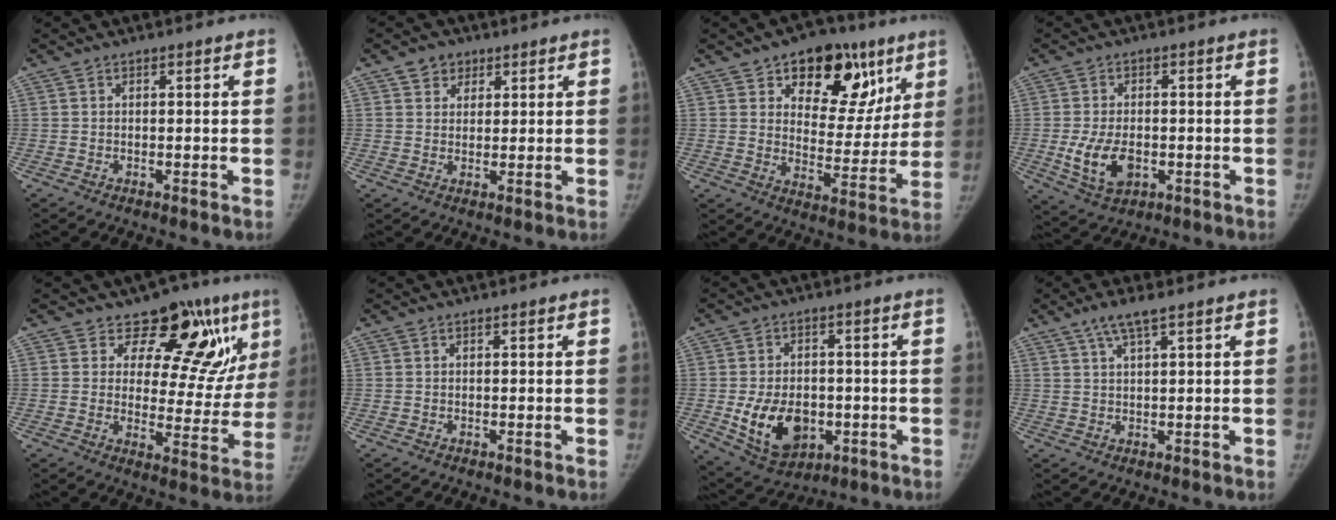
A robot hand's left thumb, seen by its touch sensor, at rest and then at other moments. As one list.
[{"total": 3.5, "force": [2.0, 2.7, 1.0], "torque": [0.006, -0.010, 0.029]}, {"total": 18.4, "force": [9.7, 11.1, 11.0], "torque": [-0.083, -0.035, 0.139]}, {"total": 8.5, "force": [-1.8, 5.3, 6.4], "torque": [-0.114, -0.002, -0.024]}, {"total": 15.7, "force": [8.9, 8.5, 9.7], "torque": [-0.053, -0.045, 0.116]}, {"total": 0.0}, {"total": 12.7, "force": [-2.8, 8.9, 8.6], "torque": [-0.119, 0.002, -0.029]}, {"total": 4.3, "force": [2.7, 0.7, 3.3], "torque": [-0.070, -0.001, 0.058]}]